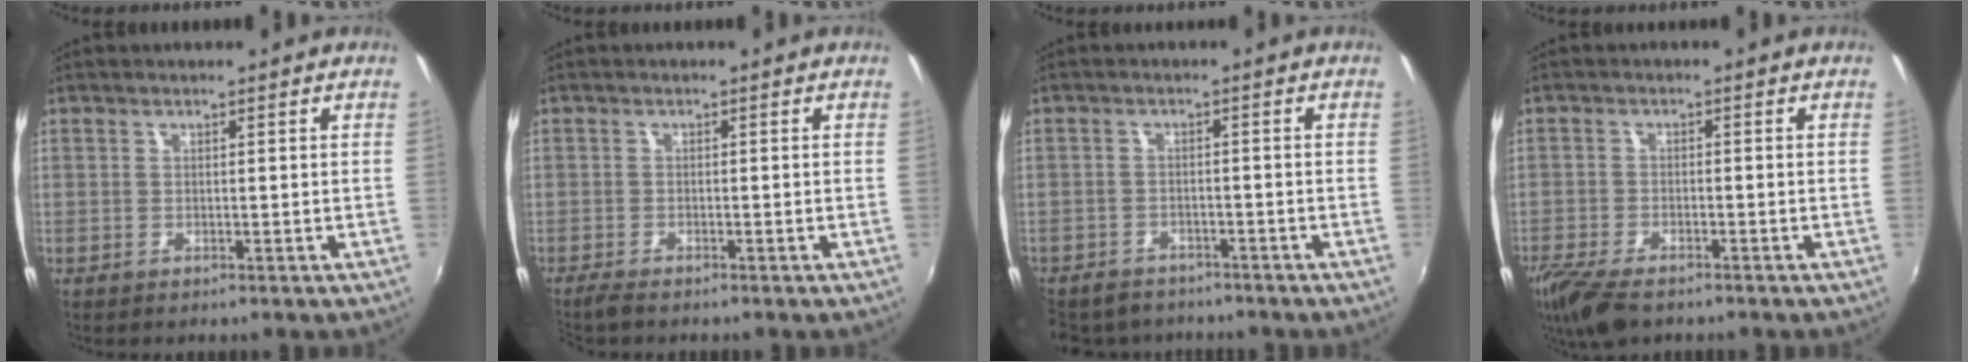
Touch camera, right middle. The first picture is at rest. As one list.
[{"total": 2.3, "force": [-2.0, 0.2, 1.0], "torque": [-0.027, -0.010, -0.039]}, {"total": 8.8, "force": [-7.6, 4.0, 2.2], "torque": [-0.063, -0.004, -0.118]}, {"total": 9.4, "force": [-7.1, 3.2, 5.2], "torque": [-0.131, -0.034, -0.134]}]